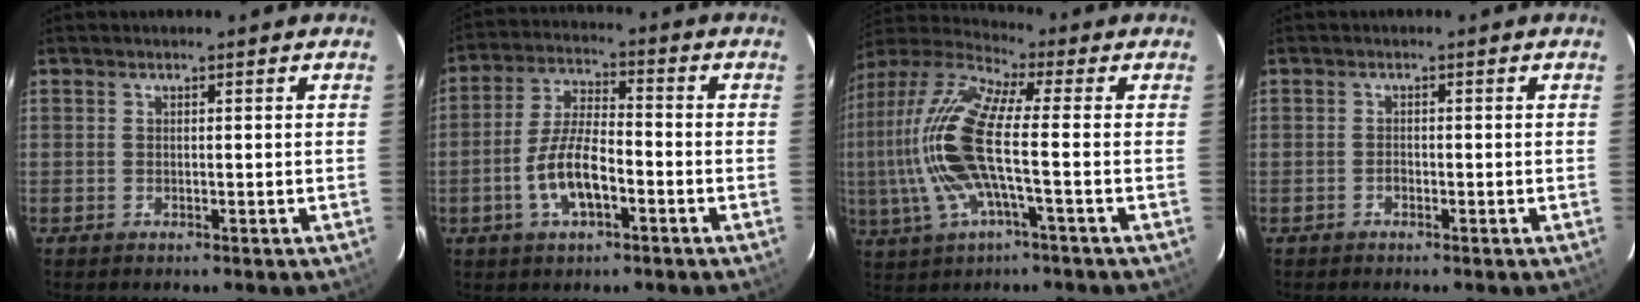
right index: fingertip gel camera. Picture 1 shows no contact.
{"total": 9.2, "force": [-3.6, 3.6, 7.7], "torque": [-0.160, 0.003, -0.062]}
{"total": 16.7, "force": [-1.0, 3.8, 16.2], "torque": [-0.329, 0.003, -0.025]}
{"total": 0.7, "force": [-0.6, 0.4, 0.2], "torque": [-0.004, 0.003, -0.011]}